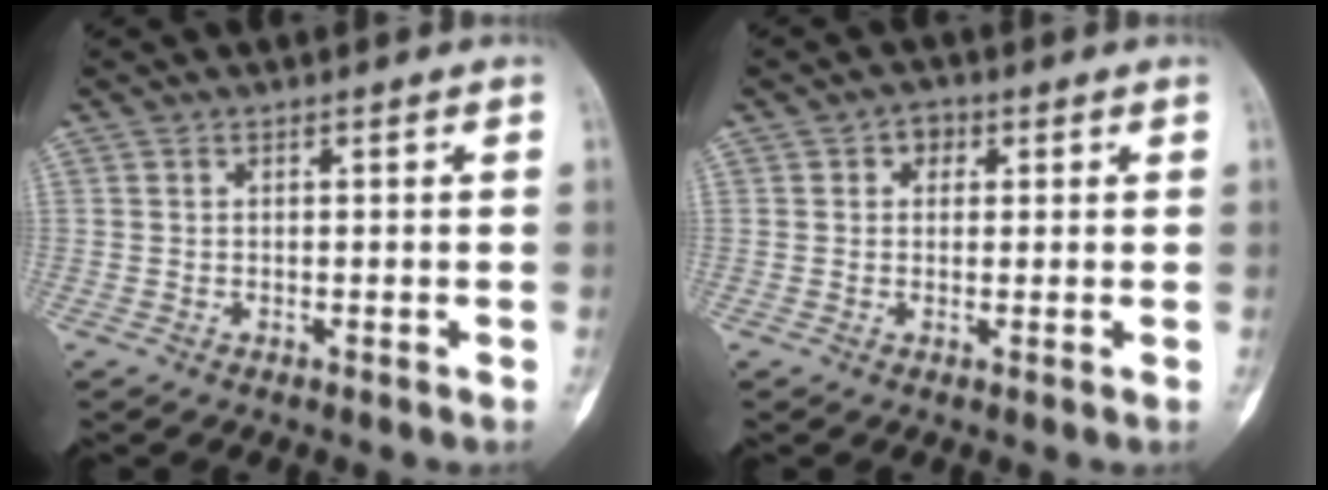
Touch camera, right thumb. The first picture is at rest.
{"total": 2.7, "force": [0.9, 2.2, 1.2], "torque": [0.001, 0.003, 0.006]}